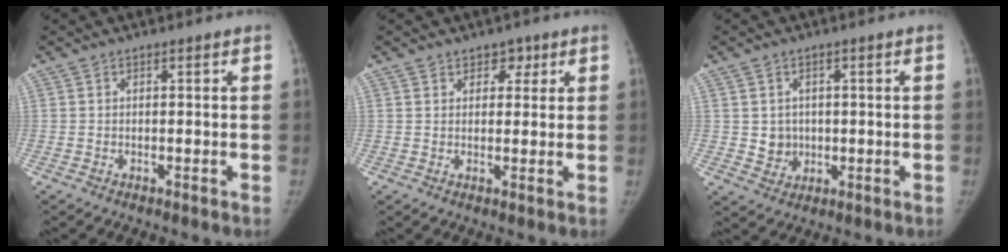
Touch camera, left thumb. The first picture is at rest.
{"total": 3.2, "force": [1.9, 2.4, 1.0], "torque": [0.016, -0.008, 0.024]}
{"total": 4.2, "force": [0.2, 3.9, 1.5], "torque": [-0.006, 0.000, 0.012]}